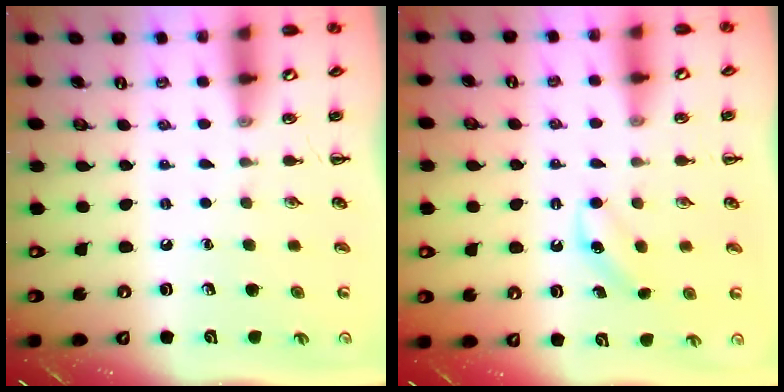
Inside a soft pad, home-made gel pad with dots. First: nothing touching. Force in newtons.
{"total": 4.1, "press": 4.0, "slide": 1.1}